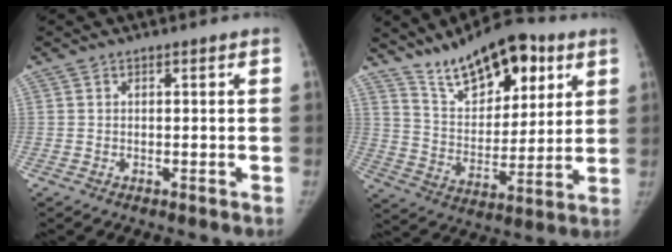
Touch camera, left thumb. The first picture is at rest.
{"total": 18.5, "force": [11.4, 8.7, 11.6], "torque": [-0.136, -0.052, 0.195]}